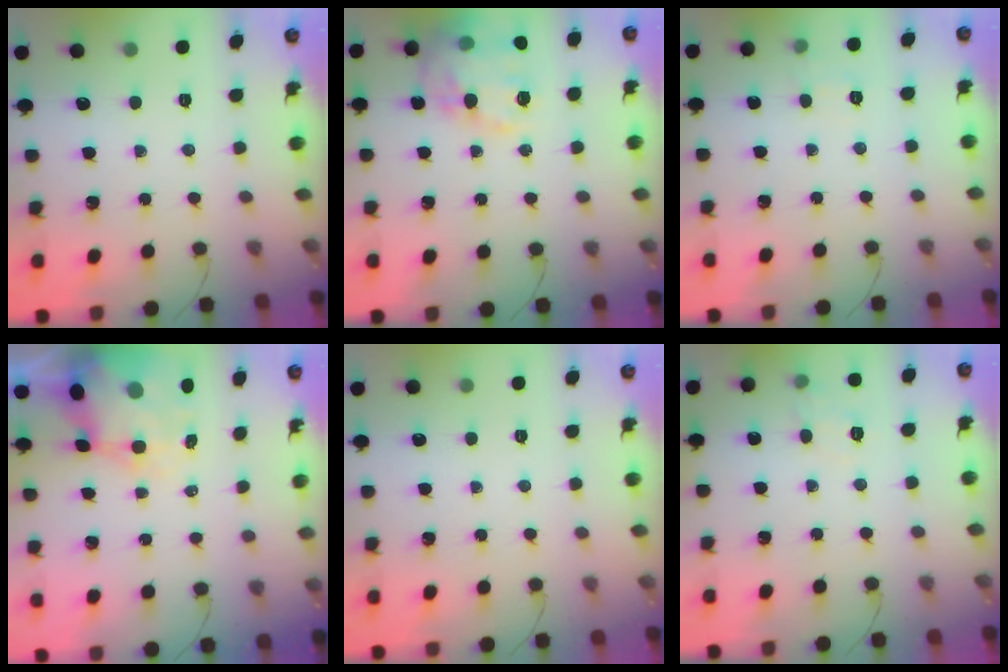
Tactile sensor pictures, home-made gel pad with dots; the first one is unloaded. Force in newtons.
{"total": 20.6, "press": 20.2, "slide": 3.6}
{"total": 5.5, "press": 5.2, "slide": 1.5}
{"total": 6.5, "press": 6.2, "slide": 2.1}
{"total": 0.0}
{"total": 4.8, "press": 4.6, "slide": 1.5}